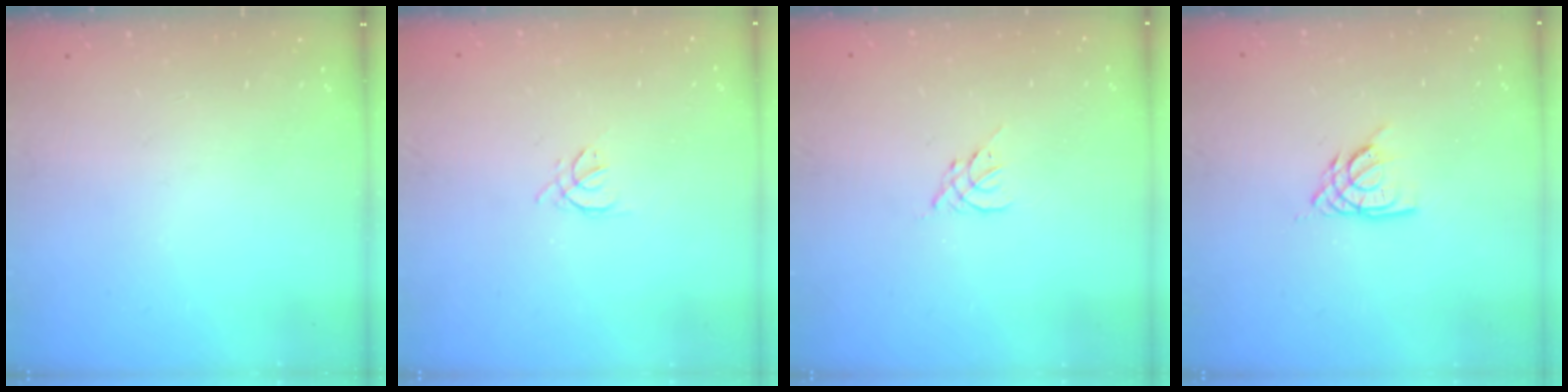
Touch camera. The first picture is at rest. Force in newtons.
{"total": 1.5, "press": 1.4, "slide": 0.6}
{"total": 1.8, "press": 1.7, "slide": 0.5}
{"total": 6.0, "press": 6.0, "slide": 0.6}